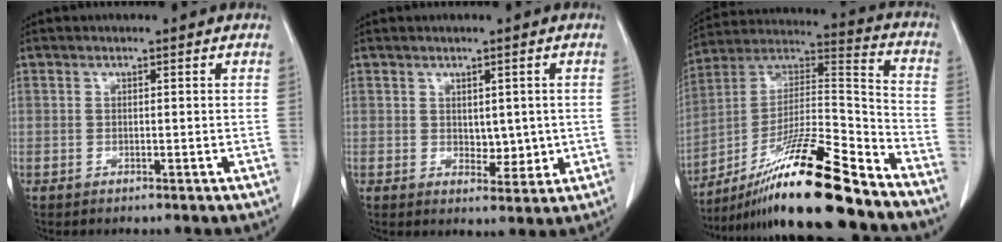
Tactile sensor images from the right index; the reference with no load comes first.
{"total": 3.7, "force": [0.3, 2.2, 3.0], "torque": [-0.036, -0.006, 0.013]}
{"total": 20.9, "force": [-15.6, 0.5, 13.9], "torque": [-0.243, -0.005, -0.275]}